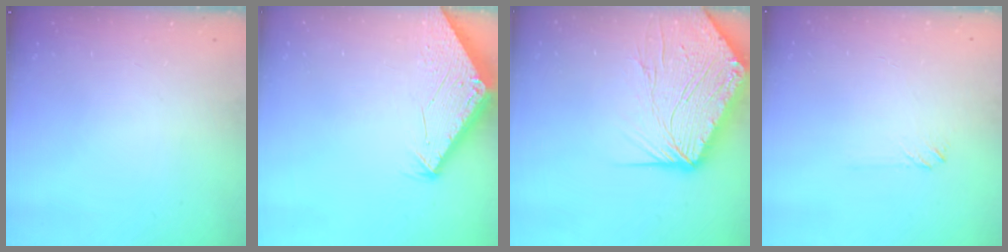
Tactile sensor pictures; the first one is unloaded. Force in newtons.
{"total": 2.8, "press": 2.8, "slide": 0.1}
{"total": 17.4, "press": 17.2, "slide": 2.1}
{"total": 2.0, "press": 2.0, "slide": 0.3}